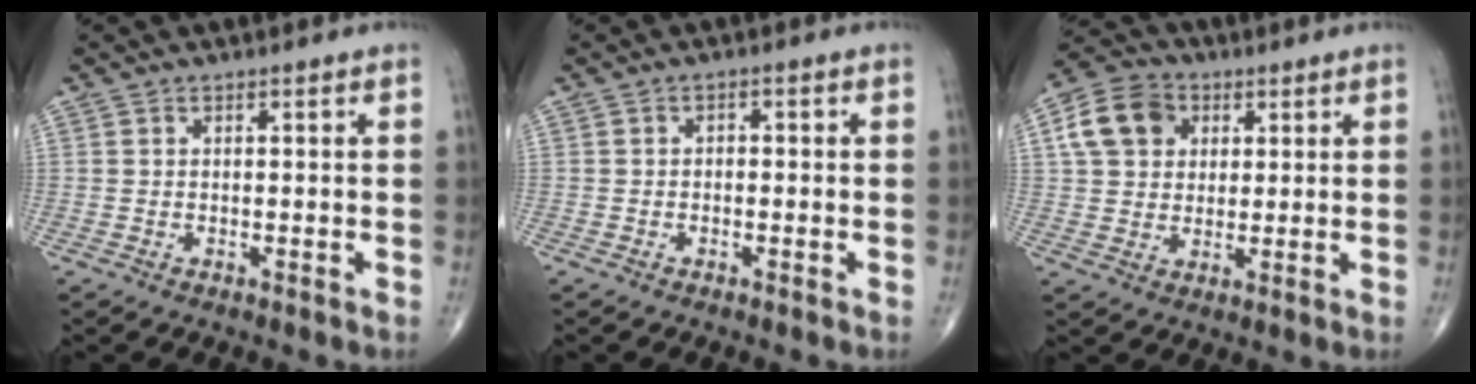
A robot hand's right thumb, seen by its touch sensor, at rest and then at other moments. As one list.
[{"total": 1.2, "force": [-0.3, 0.9, 0.7], "torque": [-0.002, 0.006, -0.008]}, {"total": 10.3, "force": [3.1, 8.2, 5.5], "torque": [-0.084, 0.004, 0.048]}]